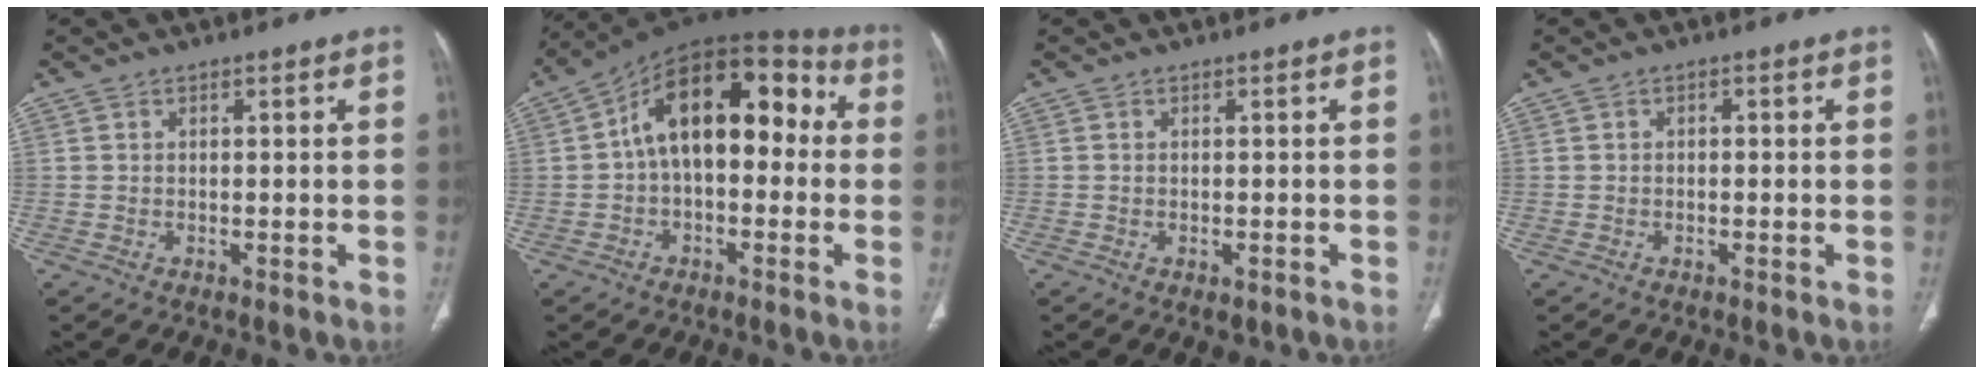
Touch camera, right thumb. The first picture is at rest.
{"total": 16.7, "force": [1.0, 9.8, 13.5], "torque": [-0.173, 0.056, 0.003]}
{"total": 1.5, "force": [-0.7, 0.8, 1.0], "torque": [-0.014, 0.002, -0.003]}
{"total": 0.7, "force": [-0.1, 0.5, 0.4], "torque": [-0.002, 0.003, -0.006]}